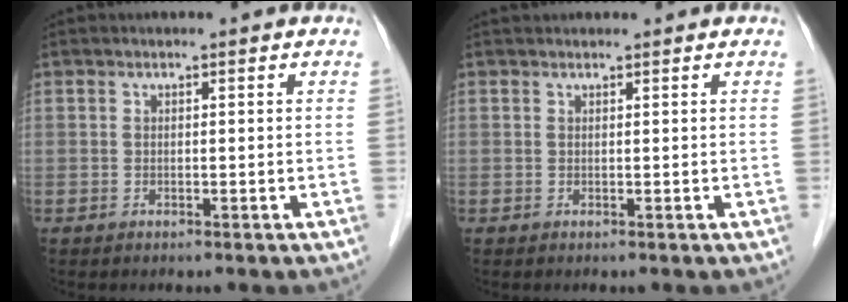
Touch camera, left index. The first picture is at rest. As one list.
[{"total": 1.7, "force": [1.6, 0.3, 0.3], "torque": [-0.009, 0.026, 0.026]}]